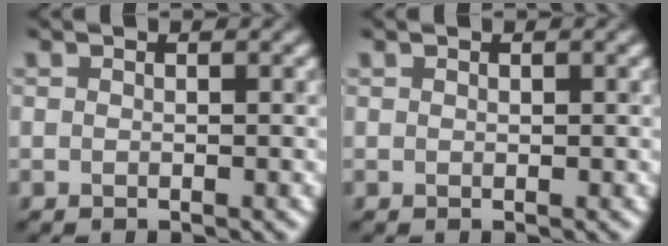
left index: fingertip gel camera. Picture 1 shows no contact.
{"total": 0.0}